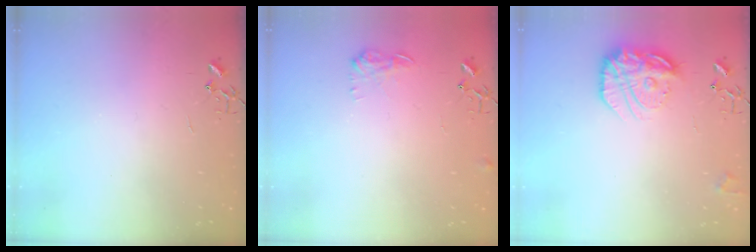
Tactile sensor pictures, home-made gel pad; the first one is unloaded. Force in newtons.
{"total": 7.6, "press": 7.6, "slide": 0.3}
{"total": 17.4, "press": 17.3, "slide": 1.2}